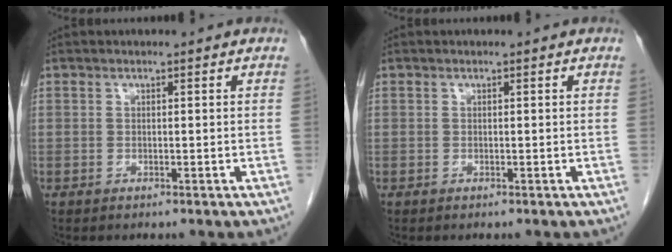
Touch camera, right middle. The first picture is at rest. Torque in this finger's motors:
{"motor_torque": [0.00, 0.00, 0.00, -0.01]}